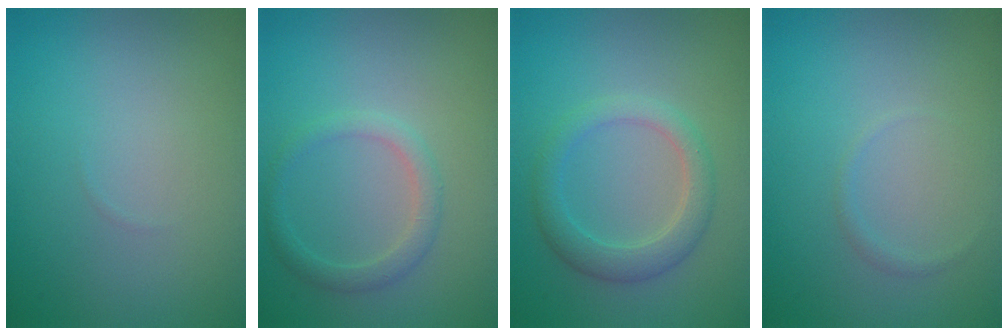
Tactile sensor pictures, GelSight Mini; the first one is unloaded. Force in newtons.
{"total": 1.9, "press": 1.9, "slide": 0.2}
{"total": 2.9, "press": 2.9, "slide": 0.2}
{"total": 0.6, "press": 0.6, "slide": 0.1}